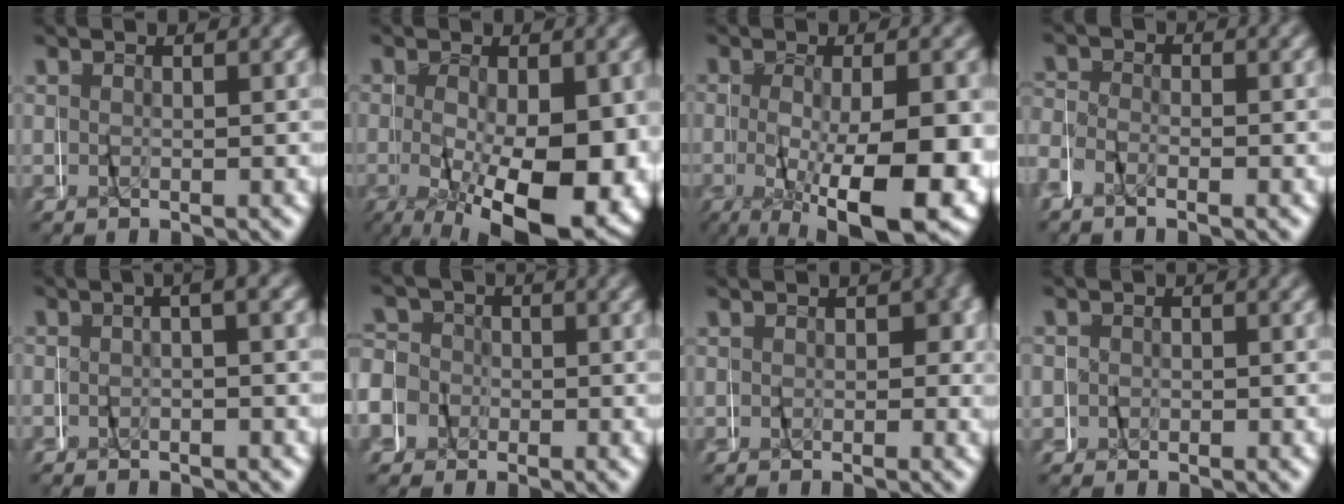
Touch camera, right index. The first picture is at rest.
{"total": 10.5, "force": [-3.3, 4.2, 9.0], "torque": [-0.130, -0.020, -0.040]}
{"total": 10.2, "force": [-3.2, 3.1, 9.2], "torque": [-0.132, -0.010, -0.038]}
{"total": 2.4, "force": [-2.0, 1.2, 0.0], "torque": [-0.014, -0.001, -0.041]}
{"total": 1.0, "force": [-0.5, -0.2, 0.8], "torque": [-0.011, 0.013, -0.014]}
{"total": 9.4, "force": [-0.5, 9.2, 2.0], "torque": [-0.059, -0.005, -0.030]}
{"total": 2.0, "force": [-0.5, 1.4, 1.4], "torque": [-0.002, -0.006, -0.007]}
{"total": 2.4, "force": [0.2, 2.4, 0.4], "torque": [-0.008, 0.003, -0.001]}